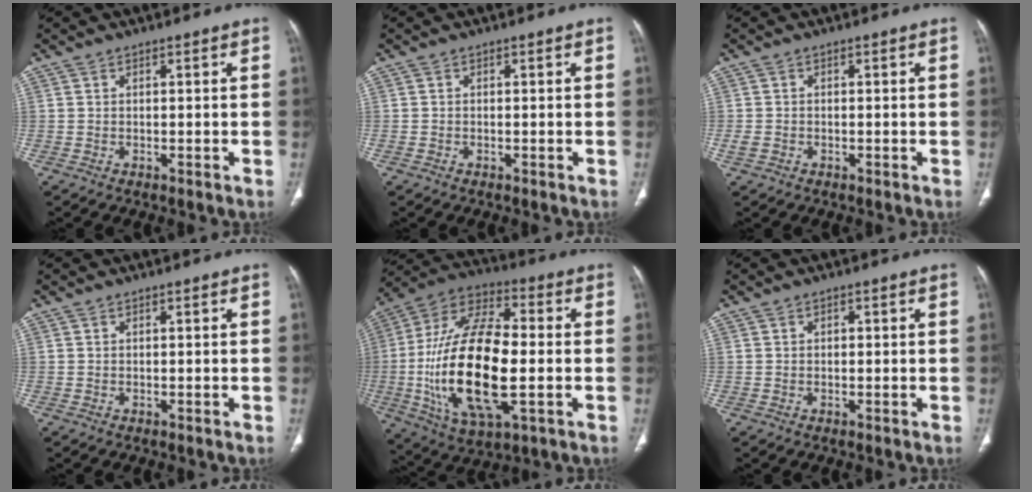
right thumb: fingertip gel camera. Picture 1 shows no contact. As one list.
[{"total": 0.0}, {"total": 1.7, "force": [-0.6, 1.3, 0.9], "torque": [-0.022, 0.002, -0.010]}, {"total": 0.0}, {"total": 25.5, "force": [-3.2, 10.9, 22.8], "torque": [-0.457, 0.012, -0.051]}, {"total": 0.5, "force": [0.0, 0.4, 0.3], "torque": [-0.002, 0.003, -0.001]}]